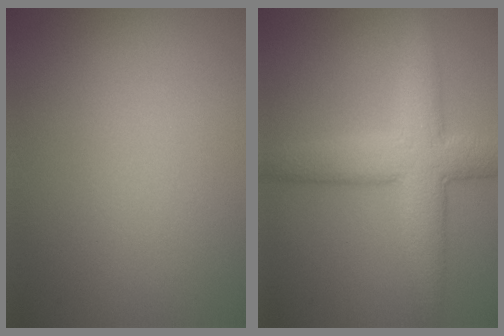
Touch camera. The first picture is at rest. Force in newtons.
{"total": 6.7, "press": 6.7, "slide": 0.6}